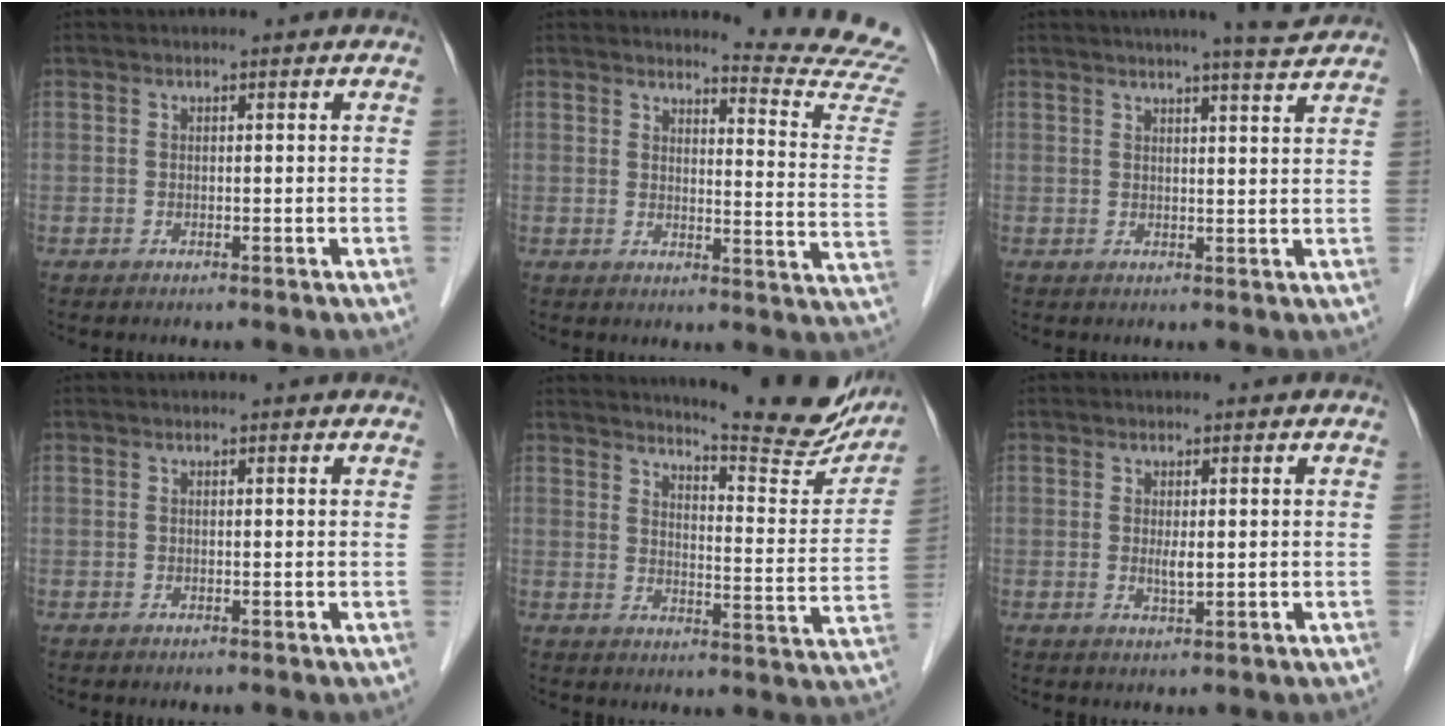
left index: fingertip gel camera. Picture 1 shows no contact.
{"total": 12.6, "force": [12.4, -1.7, 0.7], "torque": [-0.004, -0.137, 0.120]}
{"total": 6.1, "force": [5.5, -0.5, 2.6], "torque": [-0.044, 0.002, 0.063]}
{"total": 1.2, "force": [1.2, 0.2, 0.2], "torque": [-0.013, 0.005, 0.009]}
{"total": 17.6, "force": [16.1, 1.8, 6.8], "torque": [-0.090, -0.073, 0.191]}
{"total": 1.7, "force": [0.3, 0.4, 1.7], "torque": [-0.035, -0.004, 0.008]}